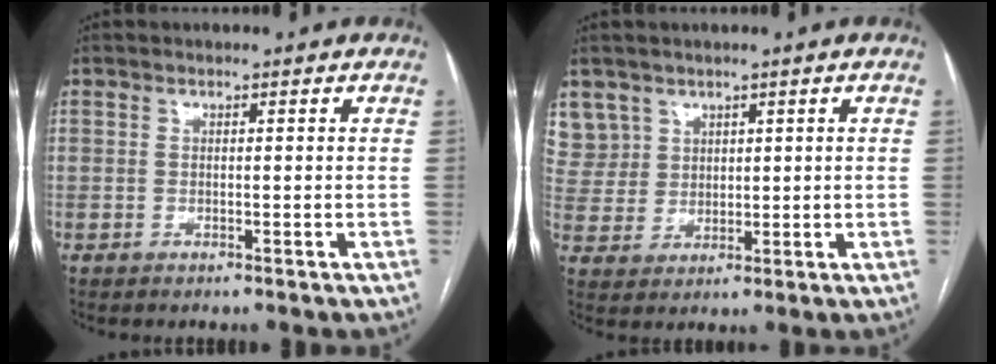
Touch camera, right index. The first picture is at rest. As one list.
[{"total": 6.9, "force": [4.3, 5.4, -0.1], "torque": [0.006, 0.010, 0.094]}]